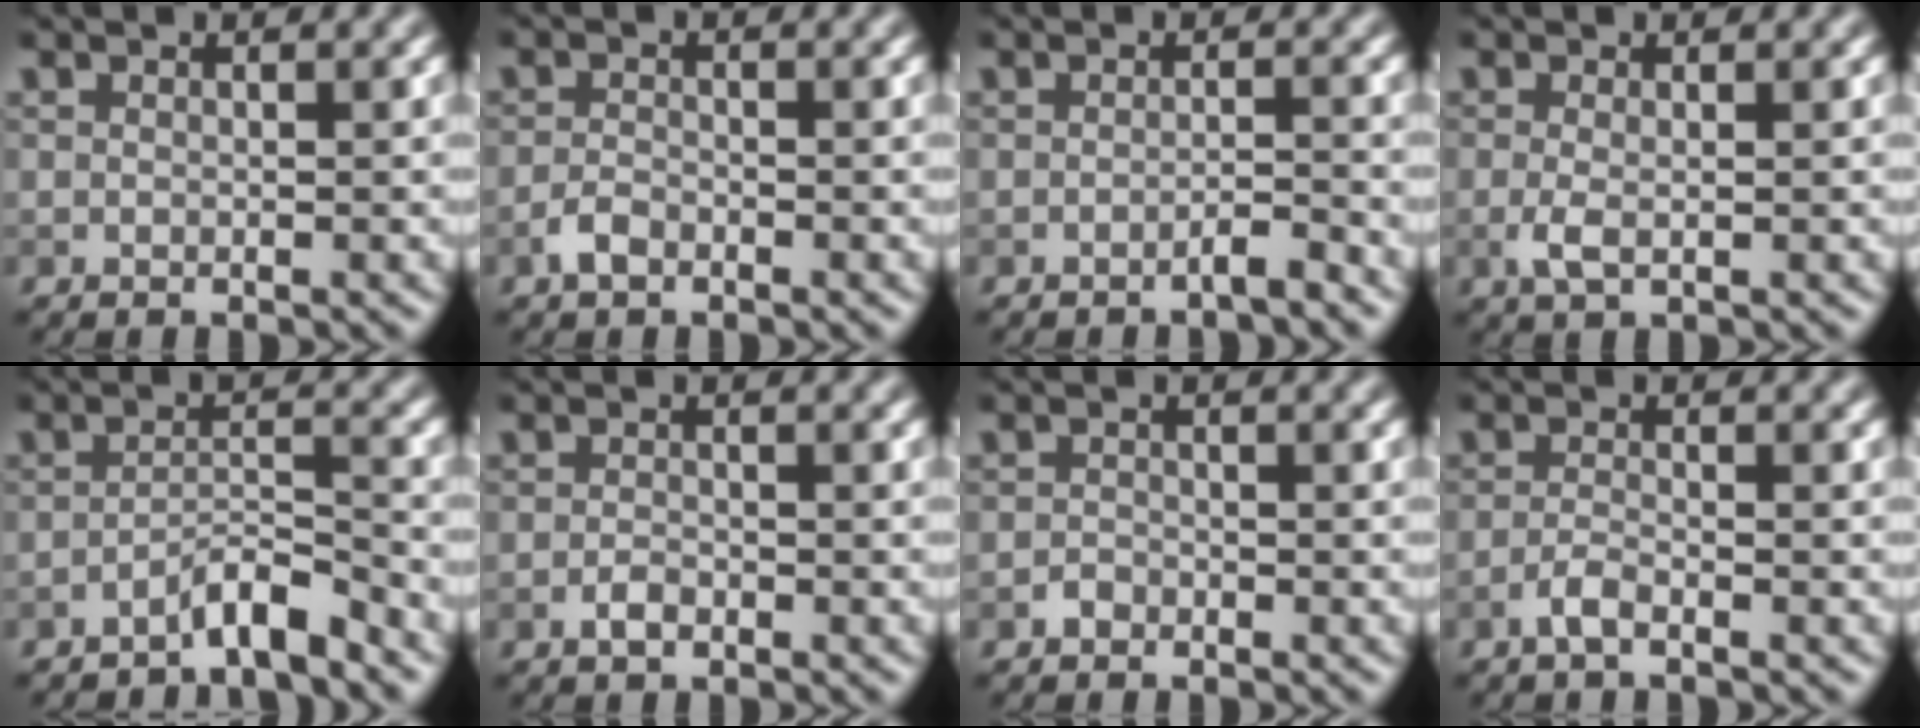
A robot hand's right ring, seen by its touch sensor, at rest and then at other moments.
{"total": 1.5, "force": [-1.0, 0.7, 0.8], "torque": [-0.017, 0.002, -0.023]}
{"total": 1.4, "force": [-1.1, 0.1, 0.8], "torque": [-0.012, 0.004, -0.023]}
{"total": 1.6, "force": [-0.3, 0.5, 1.5], "torque": [-0.033, -0.003, -0.007]}
{"total": 3.1, "force": [-2.6, 0.3, 1.7], "torque": [-0.025, 0.011, -0.052]}
{"total": 1.2, "force": [-0.7, 0.5, 0.8], "torque": [-0.015, 0.001, -0.015]}
{"total": 0.8, "force": [-0.6, 0.5, 0.2], "torque": [0.000, 0.000, -0.012]}
{"total": 1.5, "force": [-1.0, 0.3, 1.1], "torque": [-0.023, 0.005, -0.024]}